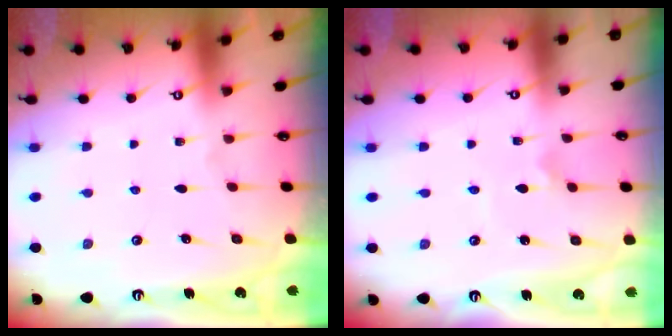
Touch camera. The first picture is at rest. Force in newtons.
{"total": 2.4, "press": 2.4, "slide": 0.5}